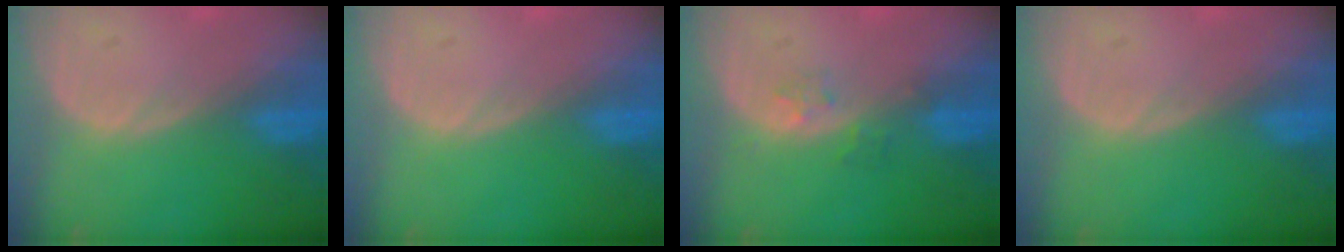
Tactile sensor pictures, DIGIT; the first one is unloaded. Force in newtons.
{"total": 0.0}
{"total": 1.9, "press": 1.9, "slide": 0.2}
{"total": 0.0}